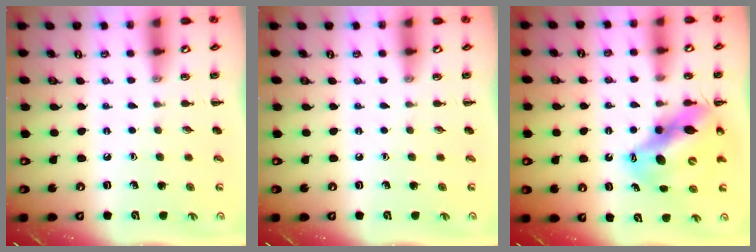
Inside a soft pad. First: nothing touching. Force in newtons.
{"total": 0.0}
{"total": 13.8, "press": 13.4, "slide": 3.5}